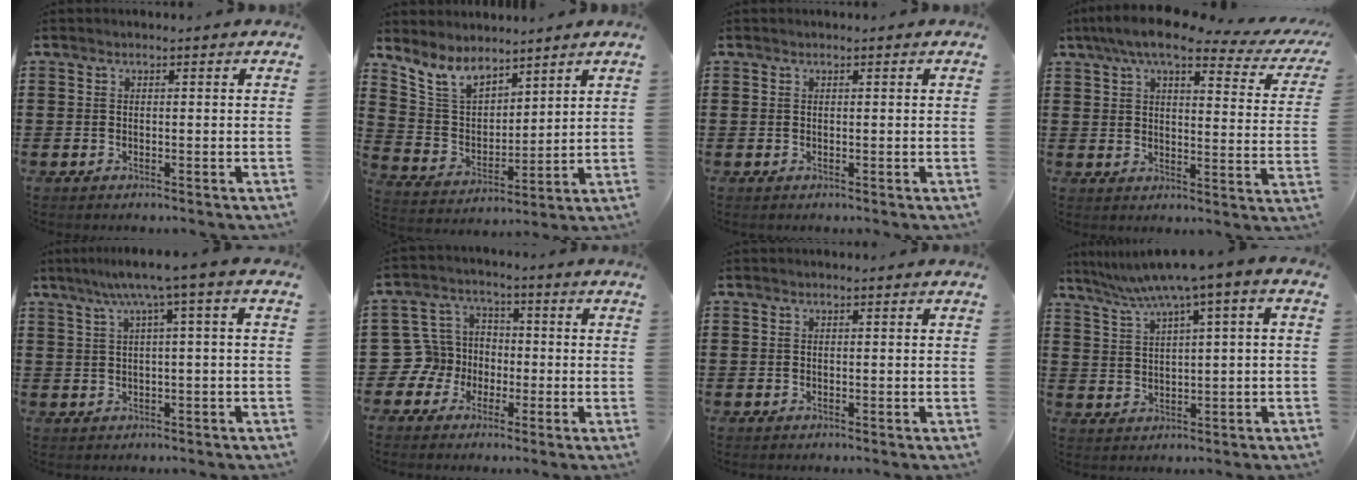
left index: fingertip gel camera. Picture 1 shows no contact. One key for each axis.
{"total": 7.6, "fx": 6.5, "fy": 3.3, "fz": 2.2, "tx": -0.076, "ty": -0.026, "tz": 0.121}
{"total": 0.0}
{"total": 8.4, "fx": 6.4, "fy": 1.3, "fz": 5.3, "tx": -0.109, "ty": -0.025, "tz": 0.106}
{"total": 4.8, "fx": 1.3, "fy": -0.3, "fz": 4.6, "tx": -0.091, "ty": -0.003, "tz": 0.016}
{"total": 7.6, "fx": -1.6, "fy": 7.1, "fz": 1.9, "tx": -0.097, "ty": -0.005, "tz": -0.034}
{"total": 0.0}
{"total": 5.1, "fx": 2.9, "fy": 0.0, "fz": 4.2, "tx": -0.088, "ty": -0.016, "tz": 0.043}